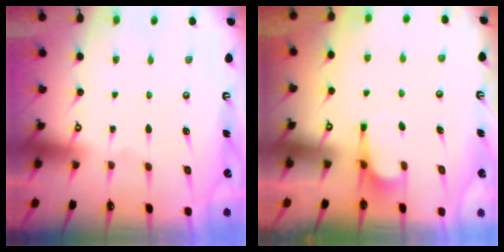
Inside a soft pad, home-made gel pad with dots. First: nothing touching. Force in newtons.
{"total": 2.2, "press": 2.2, "slide": 0.5}